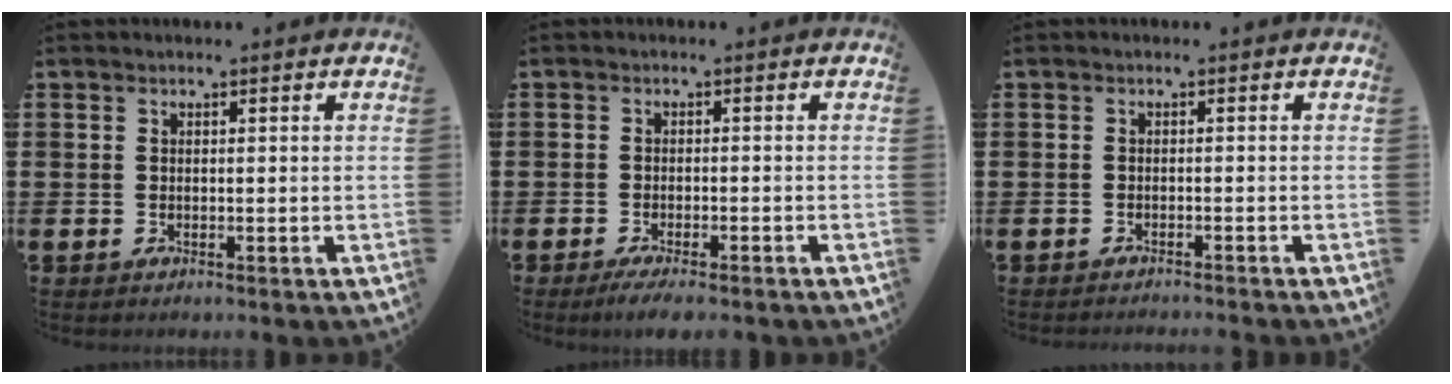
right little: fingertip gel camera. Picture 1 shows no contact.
{"total": 1.7, "force": [-1.2, 0.1, 1.2], "torque": [-0.010, -0.001, -0.024]}
{"total": 0.8, "force": [-0.8, -0.2, -0.1], "torque": [0.001, 0.000, -0.016]}